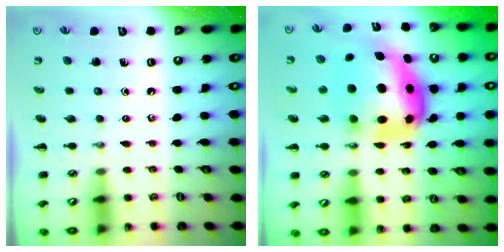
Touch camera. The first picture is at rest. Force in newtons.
{"total": 10.9, "press": 10.6, "slide": 2.6}